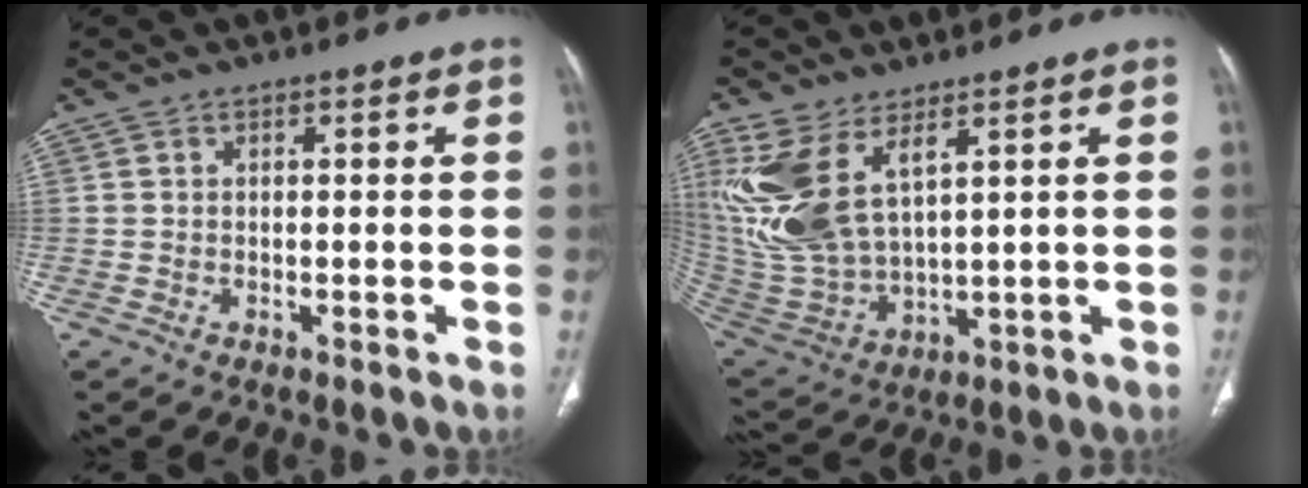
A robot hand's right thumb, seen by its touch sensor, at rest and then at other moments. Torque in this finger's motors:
{"motor_torque": [1.00, 2.48, 1.38, 1.39, 0.23]}